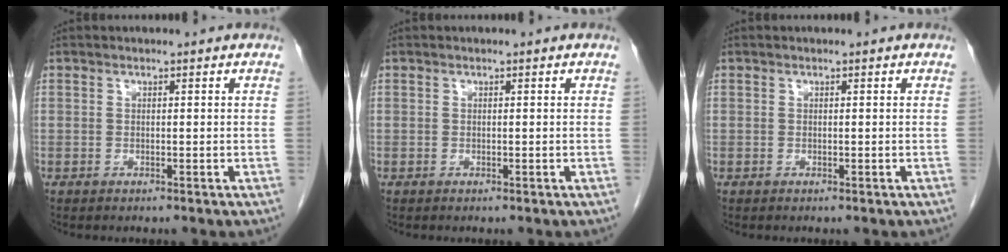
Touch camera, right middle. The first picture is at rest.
{"total": 0.0}
{"total": 0.0}